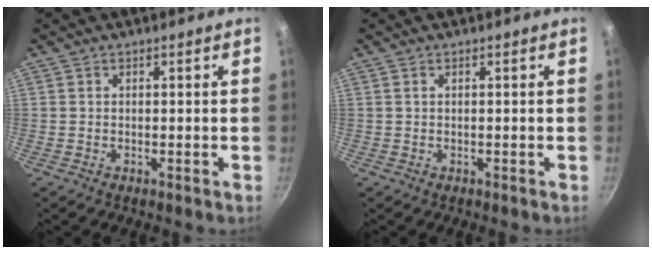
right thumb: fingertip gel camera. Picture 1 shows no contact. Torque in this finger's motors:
{"motor_torque": [-0.06, 0.34, 0.20, 0.37, 0.00]}